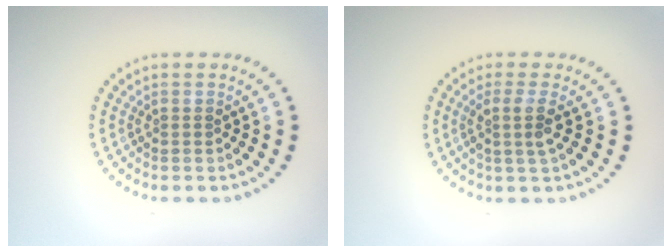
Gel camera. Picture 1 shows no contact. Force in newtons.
{"total": 2.2, "press": 1.7, "slide": 1.3}